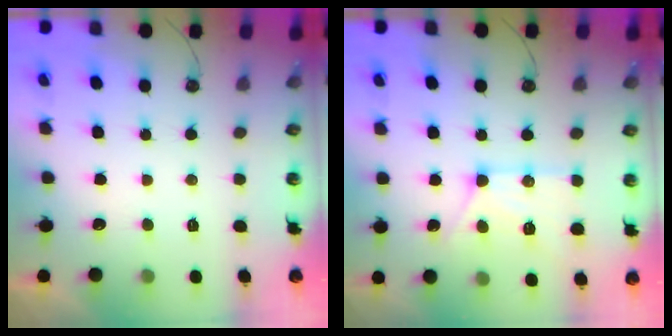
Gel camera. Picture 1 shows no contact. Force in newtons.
{"total": 12.2, "press": 12.2, "slide": 0.4}